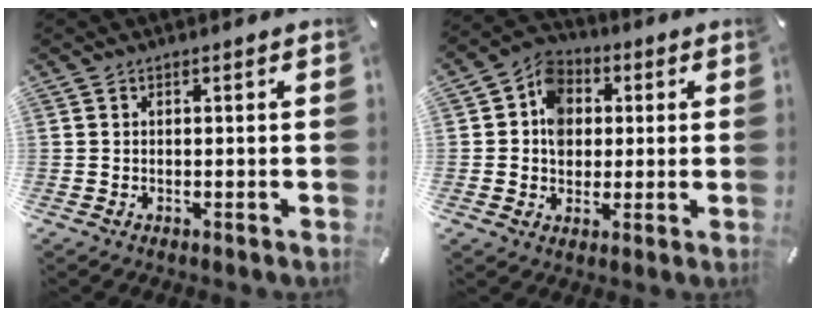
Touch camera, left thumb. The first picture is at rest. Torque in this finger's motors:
{"motor_torque": [0.46, 0.01, 0.18, 0.36, -0.01]}